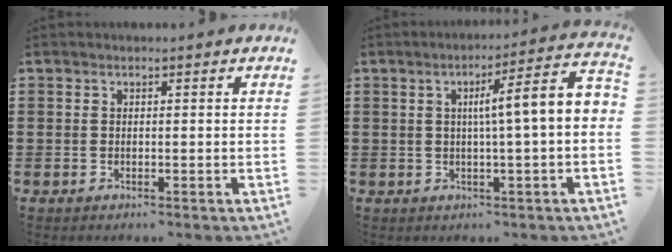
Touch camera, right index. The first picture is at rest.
{"total": 6.4, "force": [0.1, -0.2, 6.4], "torque": [-0.112, -0.012, -0.010]}